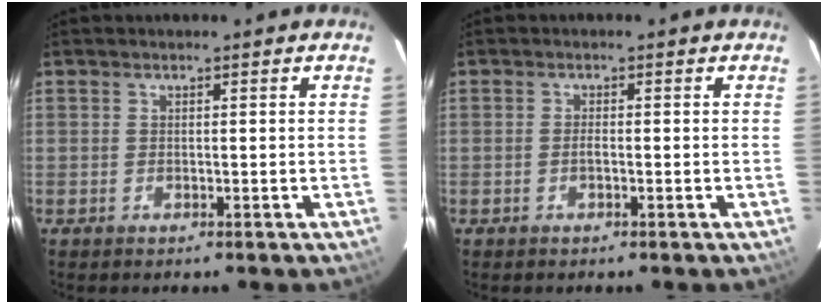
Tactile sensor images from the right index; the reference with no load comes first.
{"total": 0.6, "force": [-0.3, 0.2, 0.5], "torque": [-0.011, 0.002, -0.005]}